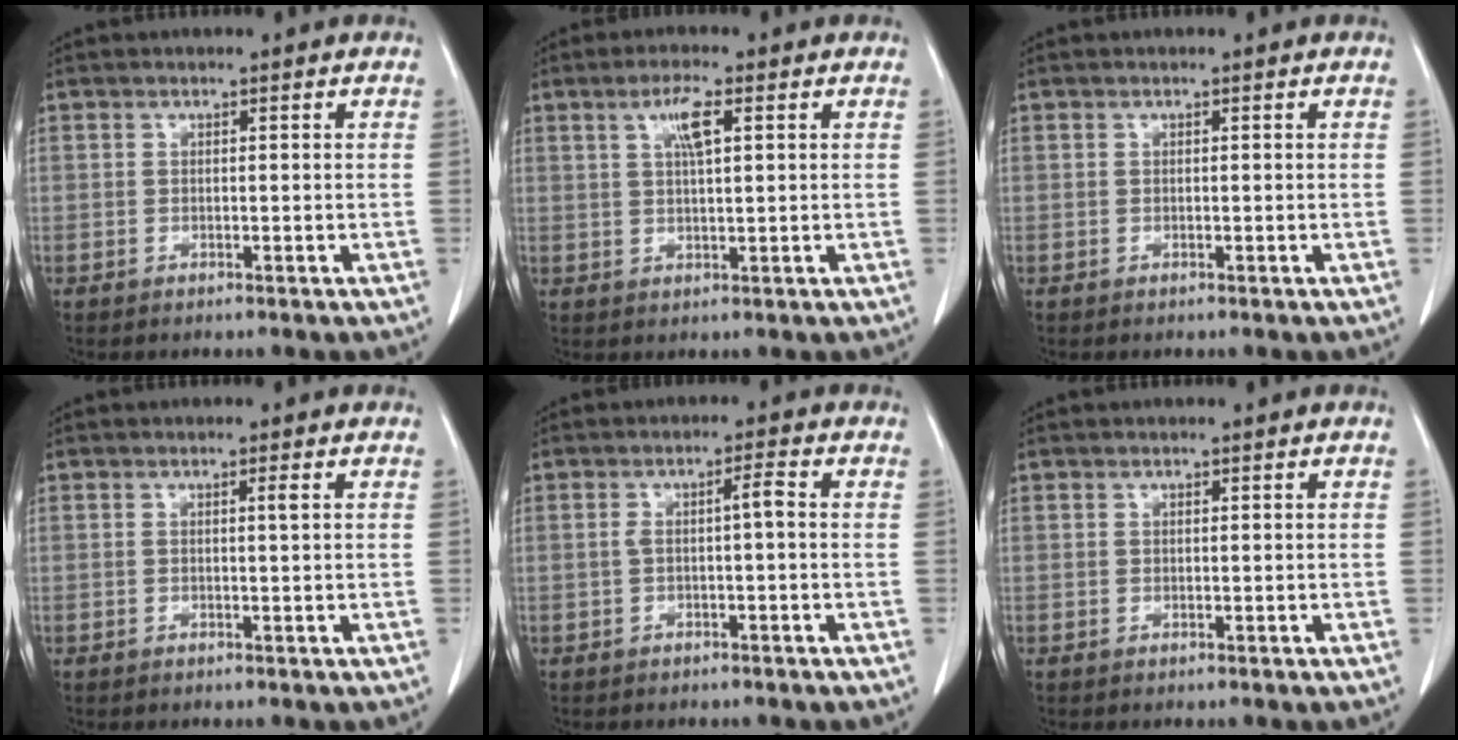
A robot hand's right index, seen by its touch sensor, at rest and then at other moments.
{"total": 4.3, "force": [1.6, 0.6, 3.9], "torque": [-0.074, 0.004, 0.030]}
{"total": 0.0}
{"total": 0.7, "force": [0.0, -0.2, 0.6], "torque": [-0.009, -0.001, 0.001]}
{"total": 2.6, "force": [-0.4, 0.2, 2.5], "torque": [-0.045, 0.009, -0.006]}
{"total": 0.0}